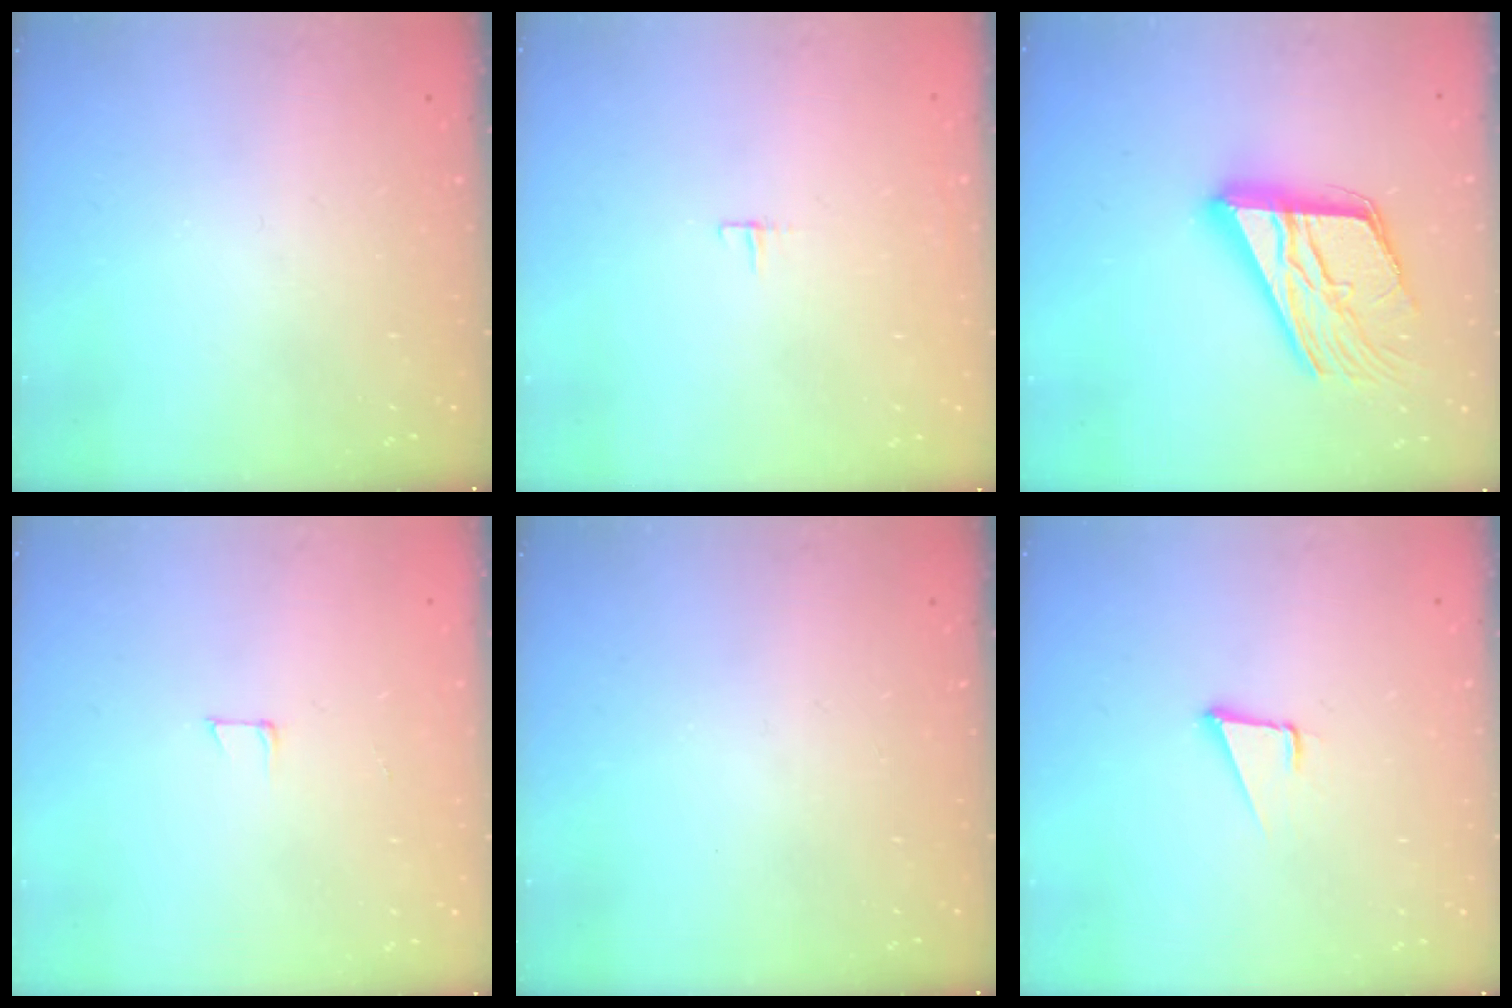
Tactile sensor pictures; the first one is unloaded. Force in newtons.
{"total": 3.1, "press": 3.1, "slide": 0.2}
{"total": 21.7, "press": 21.7, "slide": 1.5}
{"total": 4.4, "press": 4.4, "slide": 0.3}
{"total": 0.0}
{"total": 3.4, "press": 2.5, "slide": 2.2}